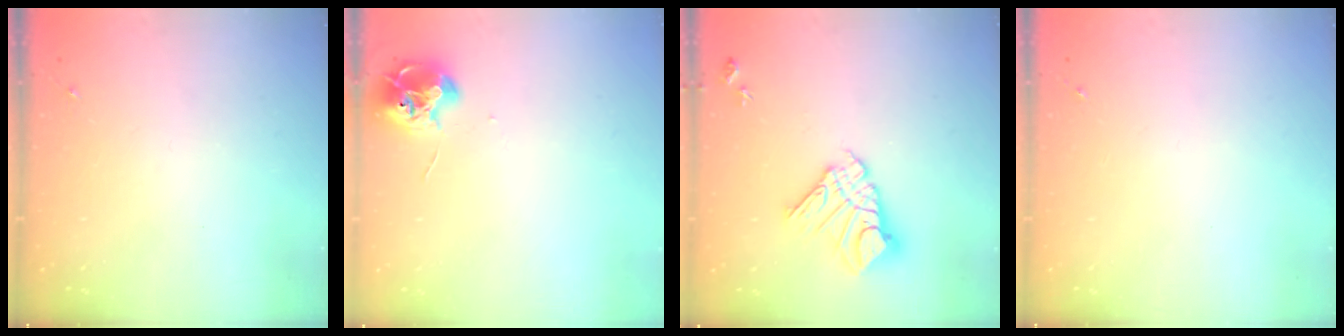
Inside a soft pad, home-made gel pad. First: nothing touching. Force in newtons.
{"total": 9.3, "press": 9.3, "slide": 1.0}
{"total": 14.1, "press": 14.1, "slide": 1.4}
{"total": 0.0}